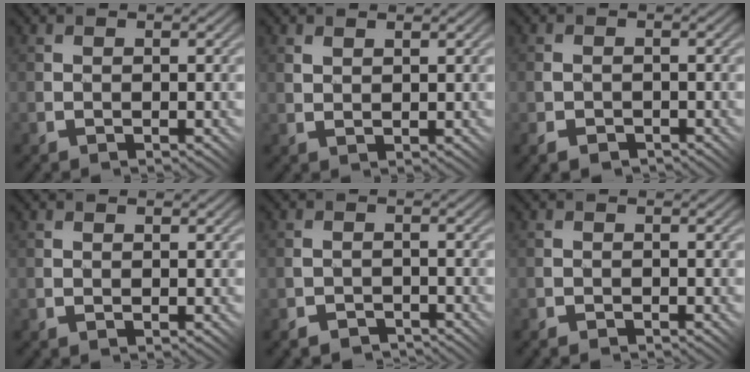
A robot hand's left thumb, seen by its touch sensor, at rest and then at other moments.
{"total": 1.3, "force": [1.1, 0.1, 0.7], "torque": [-0.016, 0.002, 0.024]}
{"total": 1.6, "force": [-1.1, 1.0, 0.6], "torque": [-0.015, 0.000, -0.027]}
{"total": 0.7, "force": [0.4, 0.1, 0.5], "torque": [-0.007, 0.002, 0.010]}
{"total": 1.6, "force": [-1.6, 0.4, 0.0], "torque": [0.000, 0.004, -0.037]}
{"total": 0.7, "force": [-0.7, 0.0, -0.1], "torque": [0.003, 0.003, -0.016]}